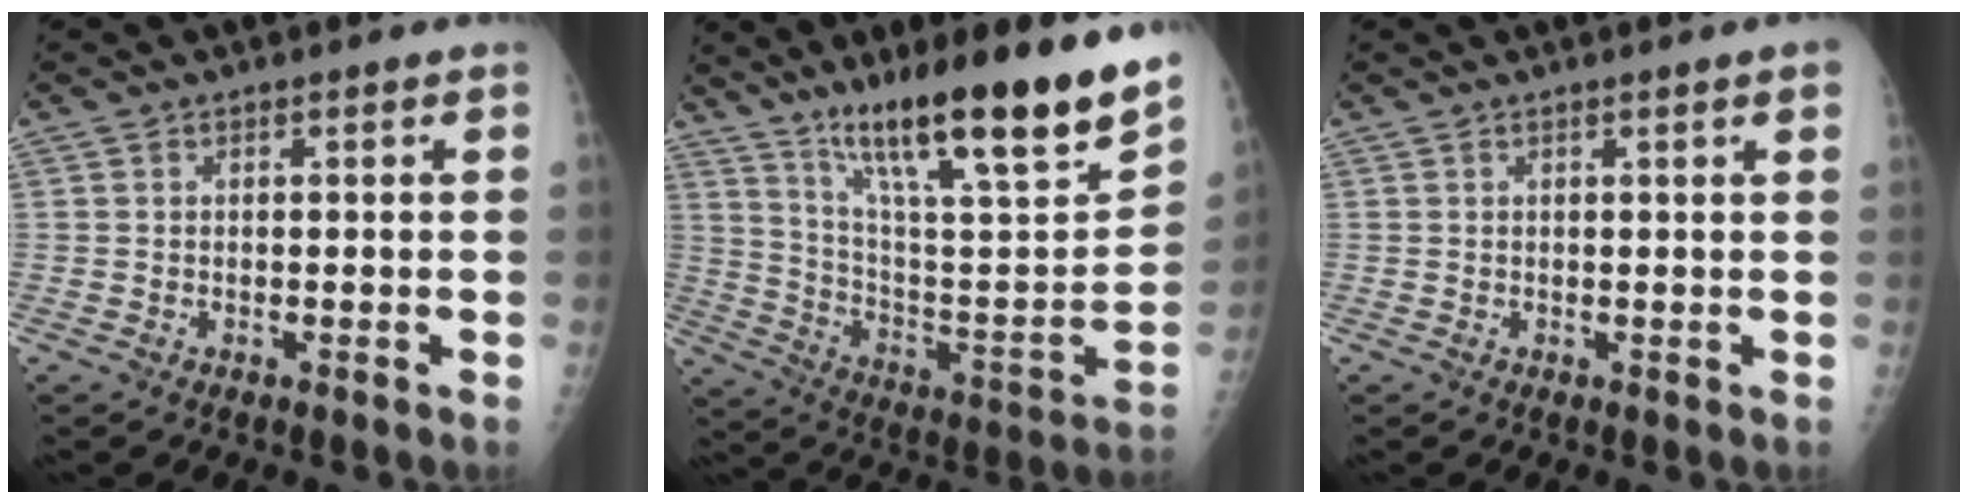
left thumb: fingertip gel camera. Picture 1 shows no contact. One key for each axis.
{"total": 26.3, "fx": 18.2, "fy": 2.9, "fz": 18.8, "tx": -0.273, "ty": -0.073, "tz": 0.305}
{"total": 2.5, "fx": 1.5, "fy": -0.3, "fz": 1.9, "tx": -0.026, "ty": 0.001, "tz": 0.021}